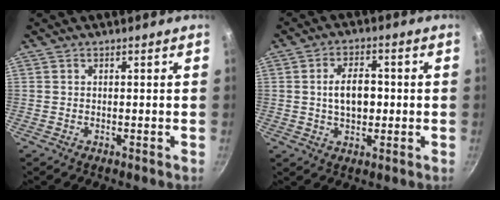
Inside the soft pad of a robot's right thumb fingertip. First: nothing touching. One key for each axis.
{"total": 7.3, "fx": 0.1, "fy": 4.3, "fz": 5.9, "tx": -0.079, "ty": 0.009, "tz": 0.001}